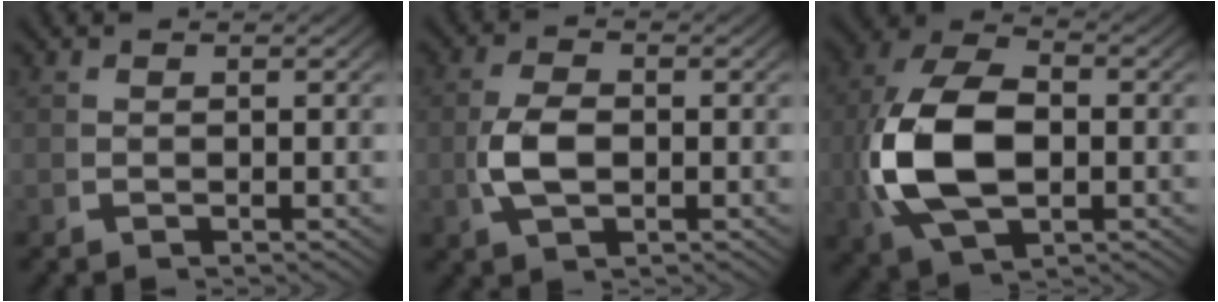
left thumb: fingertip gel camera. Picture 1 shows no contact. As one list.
[{"total": 4.1, "force": [-0.2, 2.5, 3.2], "torque": [-0.084, -0.011, 0.002]}, {"total": 12.5, "force": [-0.6, 8.2, 9.4], "torque": [-0.242, -0.036, 0.008]}]